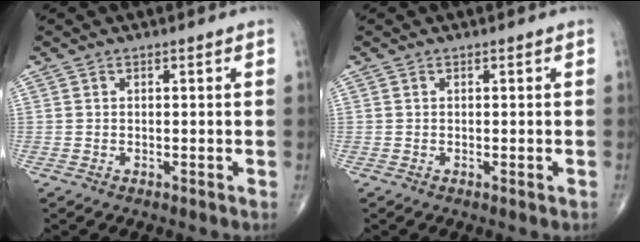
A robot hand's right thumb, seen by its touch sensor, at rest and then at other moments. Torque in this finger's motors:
{"motor_torque": [-0.22, 0.01, -0.30, -0.20, -0.03]}